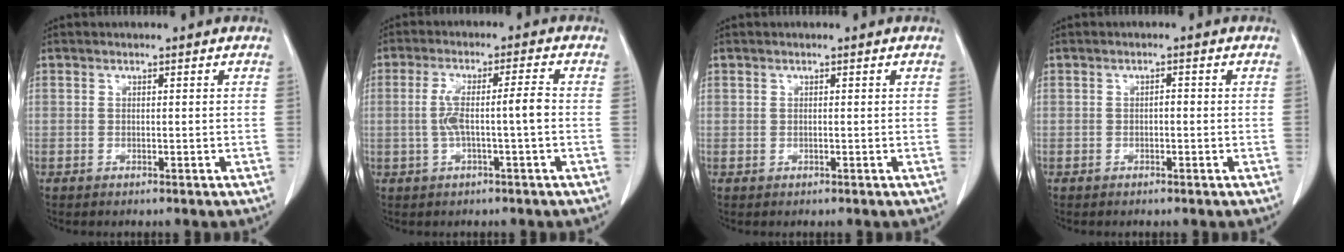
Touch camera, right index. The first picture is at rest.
{"total": 6.0, "force": [-0.7, 0.2, 6.0], "torque": [-0.121, 0.019, -0.009]}
{"total": 0.0}
{"total": 0.8, "force": [-0.2, 0.3, 0.7], "torque": [-0.012, 0.003, -0.004]}